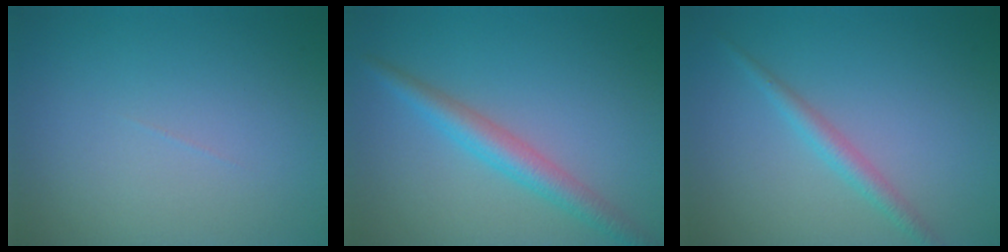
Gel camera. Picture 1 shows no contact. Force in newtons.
{"total": 3.4, "press": 3.4, "slide": 0.1}
{"total": 1.9, "press": 1.9, "slide": 0.1}